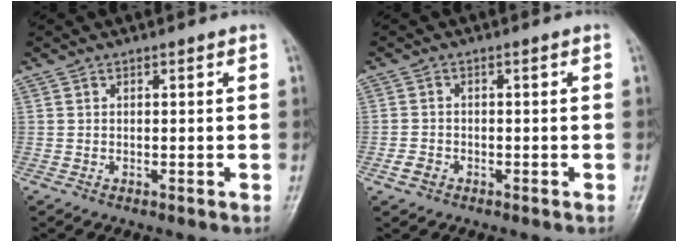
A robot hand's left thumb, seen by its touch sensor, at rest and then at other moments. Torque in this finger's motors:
{"motor_torque": [0.02, 0.07, -0.25, 0.08, 0.00]}